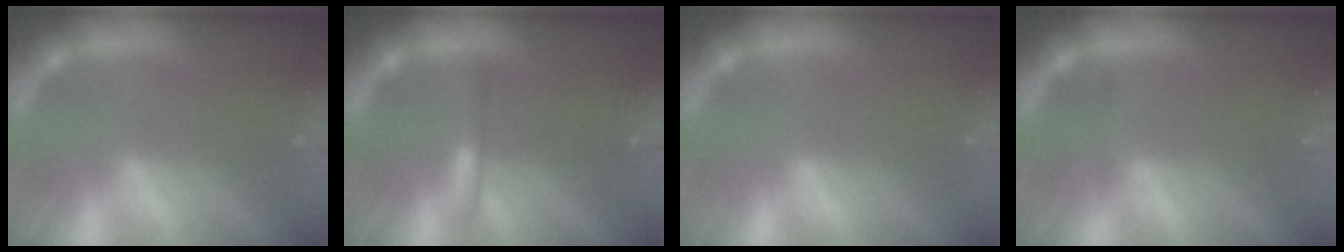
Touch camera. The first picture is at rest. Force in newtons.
{"total": 1.4}
{"total": 0.0}
{"total": 0.9}